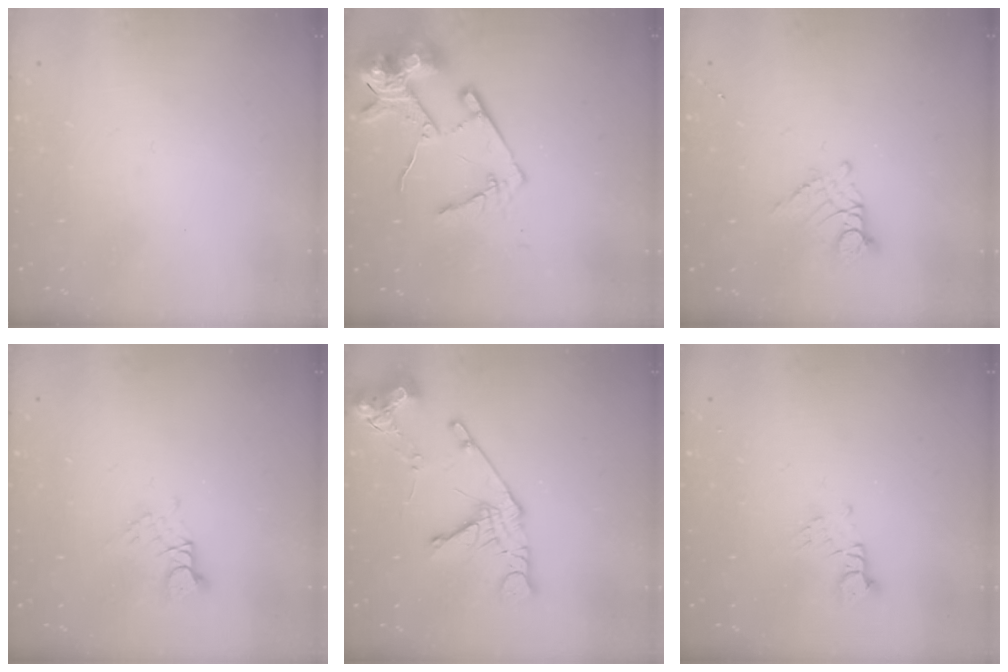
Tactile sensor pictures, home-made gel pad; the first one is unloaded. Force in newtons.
{"total": 16.3, "press": 16.2, "slide": 1.9}
{"total": 8.4, "press": 8.4, "slide": 0.8}
{"total": 3.9, "press": 3.8, "slide": 0.5}
{"total": 13.8, "press": 13.7, "slide": 1.5}
{"total": 2.2, "press": 2.2, "slide": 0.2}